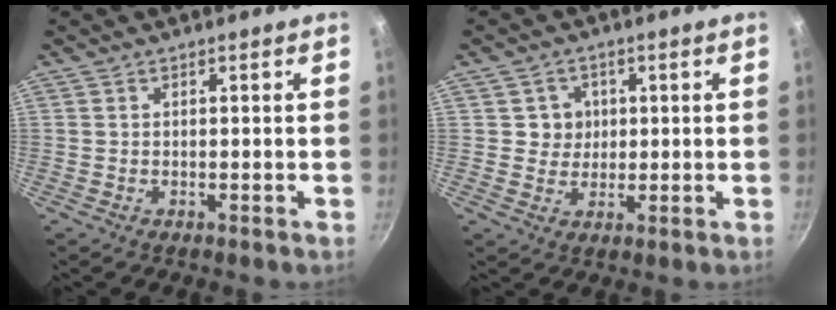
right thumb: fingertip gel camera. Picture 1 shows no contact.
{"total": 4.1, "force": [0.8, 4.0, 0.9], "torque": [0.015, 0.000, 0.010]}